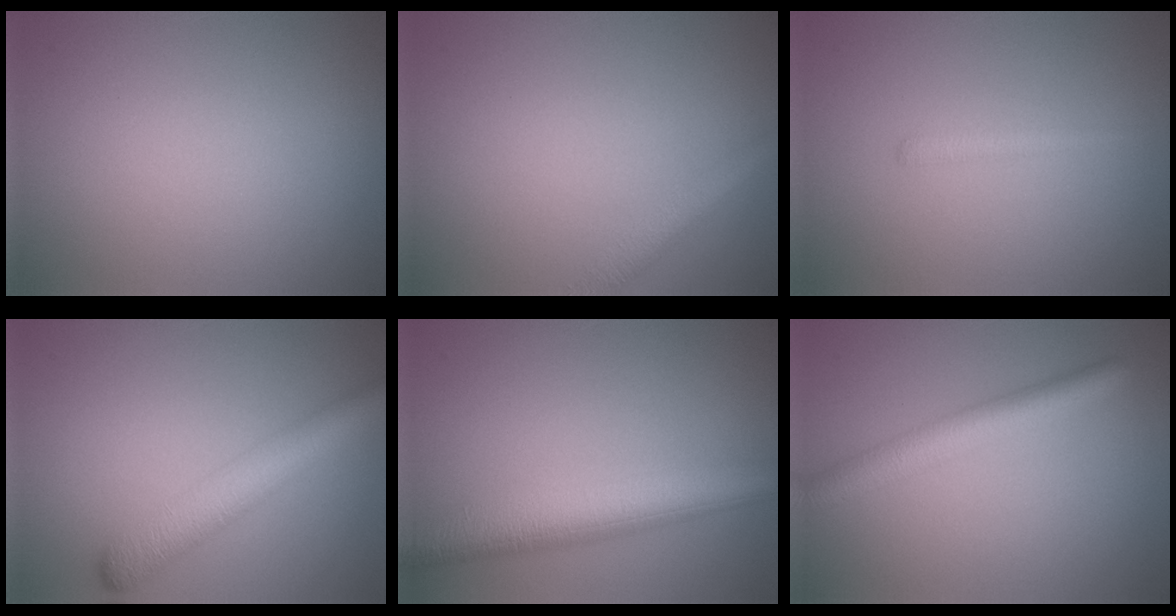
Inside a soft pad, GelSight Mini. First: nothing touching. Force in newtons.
{"total": 2.4, "press": 2.4, "slide": 0.1}
{"total": 1.2, "press": 1.2, "slide": 0.0}
{"total": 4.9, "press": 4.9, "slide": 0.1}
{"total": 7.0, "press": 7.0, "slide": 0.3}
{"total": 3.7, "press": 3.7, "slide": 0.1}